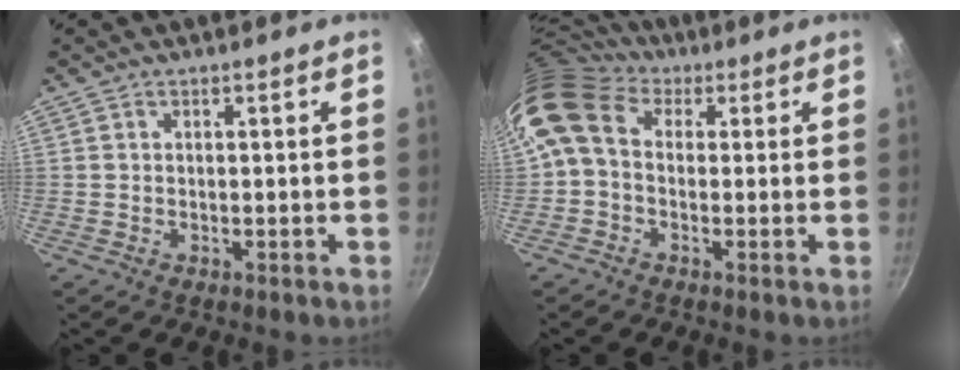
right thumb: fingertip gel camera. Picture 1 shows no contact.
{"total": 10.5, "force": [1.8, 7.9, 6.7], "torque": [-0.127, 0.025, 0.012]}